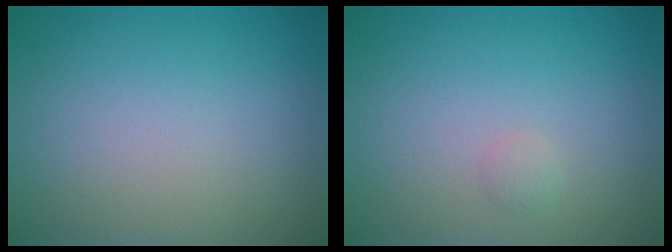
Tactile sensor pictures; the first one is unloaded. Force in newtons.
{"total": 0.6, "press": 0.6, "slide": 0.1}